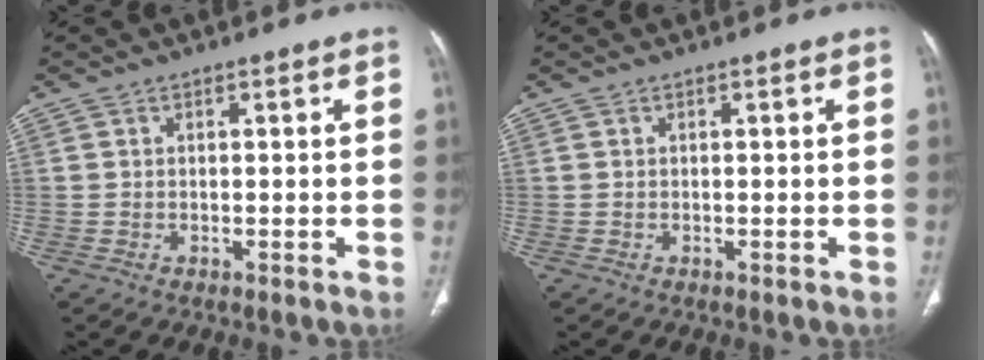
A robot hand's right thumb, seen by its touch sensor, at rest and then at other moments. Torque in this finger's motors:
{"motor_torque": [0.00, 0.00, -0.04, -0.04, 0.01]}